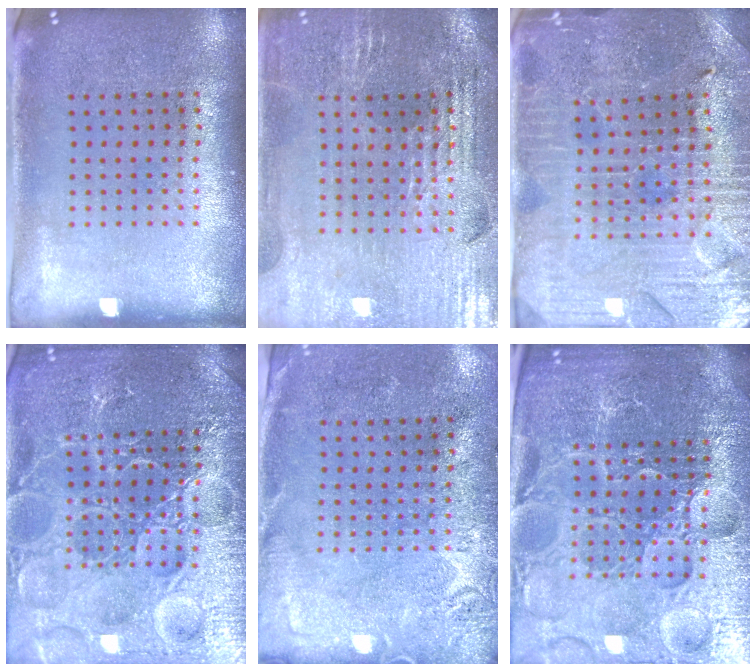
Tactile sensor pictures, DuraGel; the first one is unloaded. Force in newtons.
{"total": 2.9, "press": 2.8, "slide": 0.5}
{"total": 3.4, "press": 3.3, "slide": 0.6}
{"total": 7.3, "press": 7.2, "slide": 0.9}
{"total": 2.7, "press": 2.4, "slide": 1.3}
{"total": 6.0, "press": 5.4, "slide": 2.7}